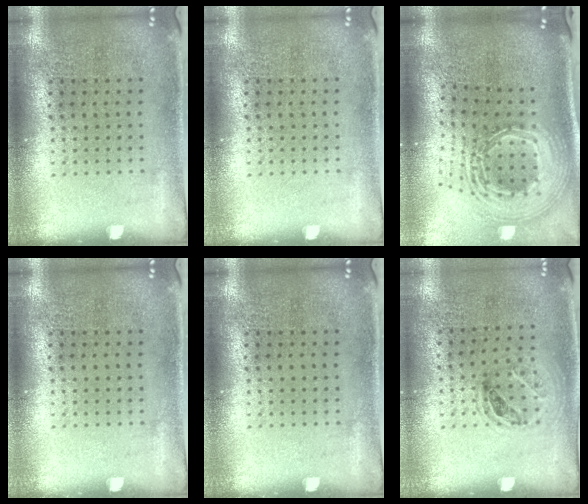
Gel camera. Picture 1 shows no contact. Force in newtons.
{"total": 0.0}
{"total": 2.8, "press": 2.0, "slide": 2.0}
{"total": 0.0}
{"total": 0.0}
{"total": 1.1, "press": 0.8, "slide": 0.7}